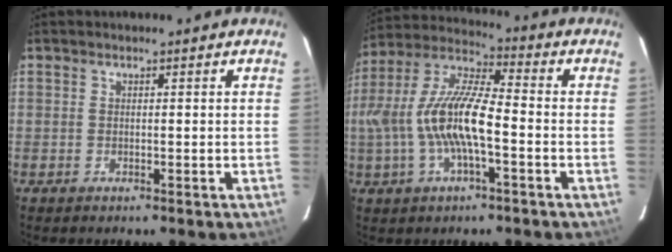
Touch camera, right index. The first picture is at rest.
{"total": 14.5, "force": [-2.8, 4.2, 13.6], "torque": [-0.271, 0.005, -0.051]}